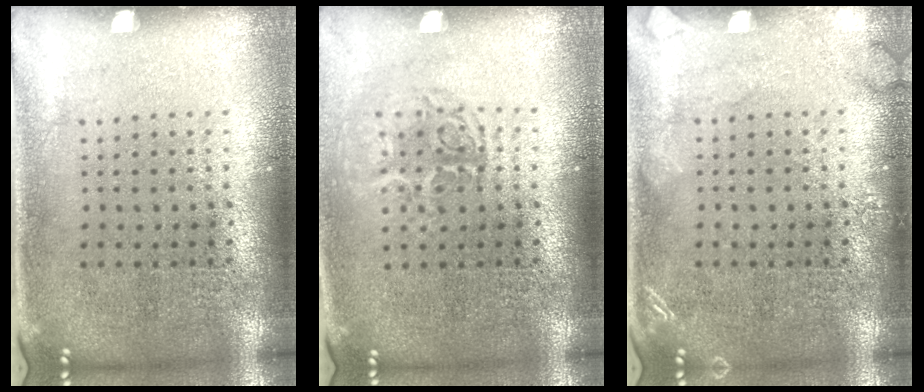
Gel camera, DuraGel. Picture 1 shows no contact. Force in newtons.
{"total": 1.5, "press": 1.2, "slide": 0.8}
{"total": 1.5, "press": 1.5, "slide": 0.2}